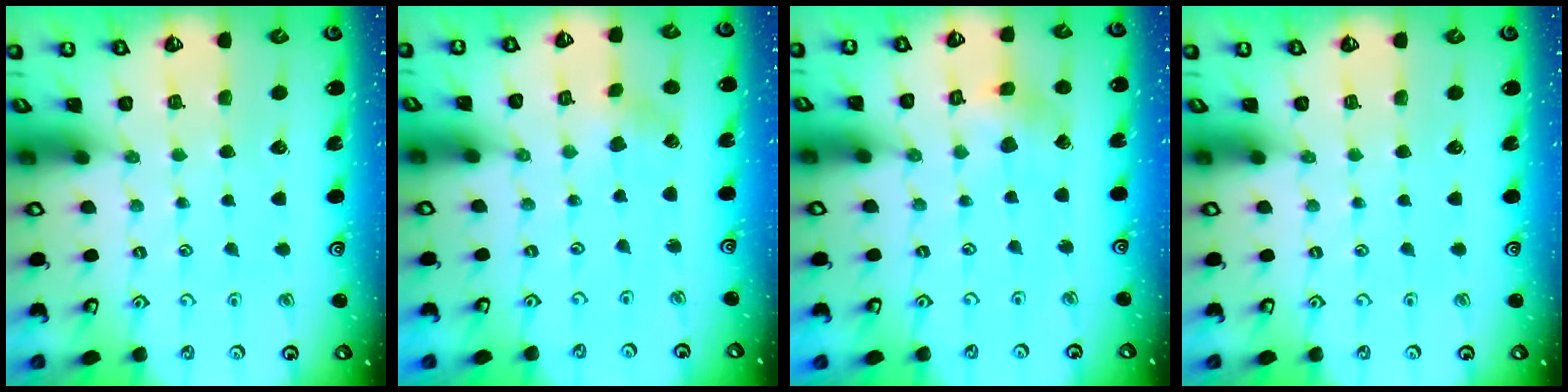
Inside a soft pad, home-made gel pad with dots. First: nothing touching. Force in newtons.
{"total": 0.7, "press": 0.7, "slide": 0.0}
{"total": 3.2, "press": 3.2, "slide": 0.3}
{"total": 0.0}